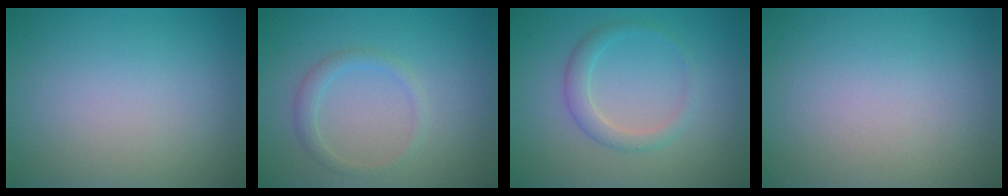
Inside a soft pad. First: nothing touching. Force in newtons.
{"total": 1.5, "press": 1.5, "slide": 0.1}
{"total": 1.5, "press": 1.5, "slide": 0.0}
{"total": 0.0}